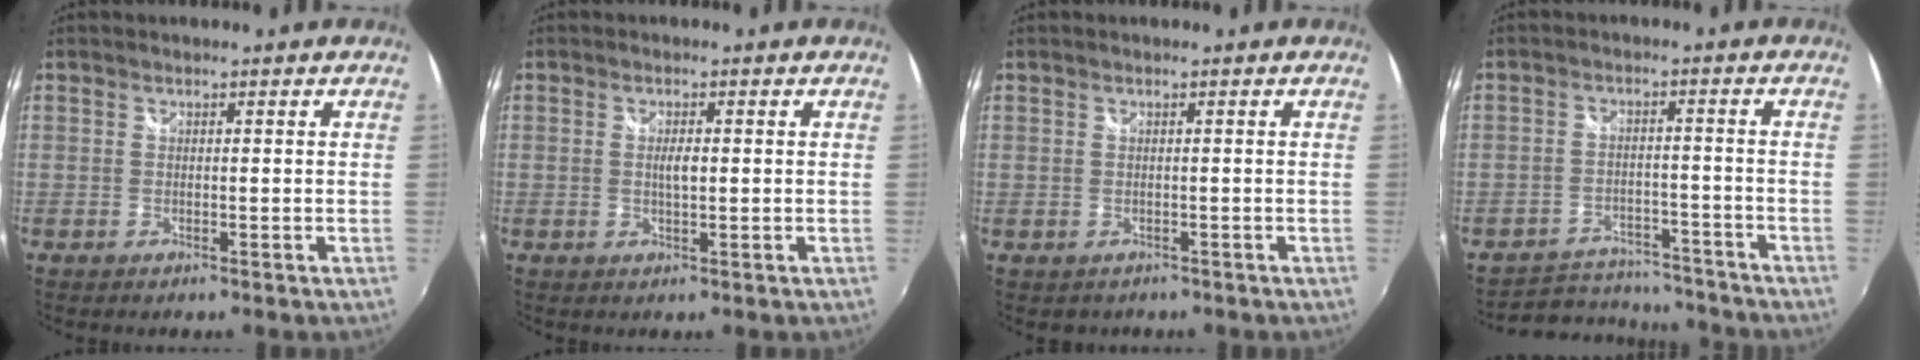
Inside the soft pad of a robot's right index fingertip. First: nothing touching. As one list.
[{"total": 2.2, "force": [0.1, 0.7, 2.1], "torque": [-0.035, -0.001, 0.001]}, {"total": 1.4, "force": [-0.4, 1.3, 0.1], "torque": [-0.001, -0.002, -0.003]}, {"total": 8.6, "force": [-7.7, 3.9, 0.9], "torque": [-0.033, 0.022, -0.102]}]